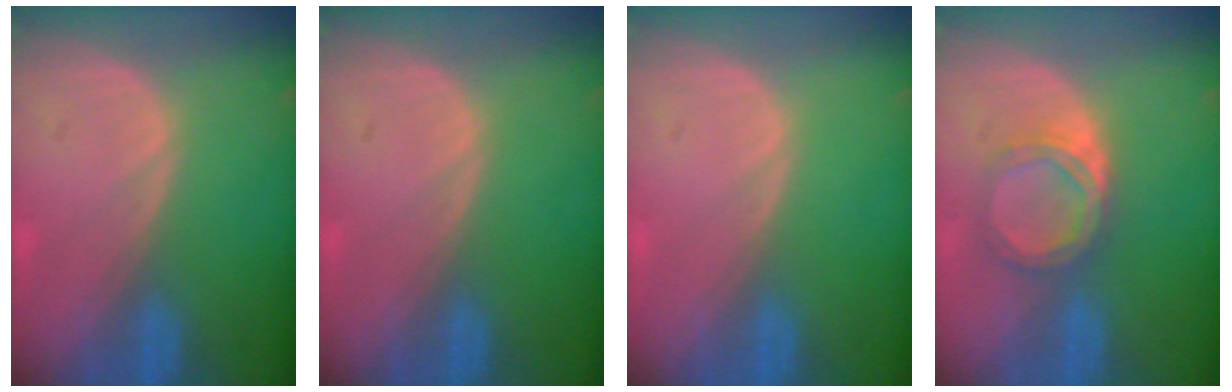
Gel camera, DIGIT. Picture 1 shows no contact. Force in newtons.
{"total": 0.0}
{"total": 0.0}
{"total": 4.8, "press": 4.6, "slide": 1.3}